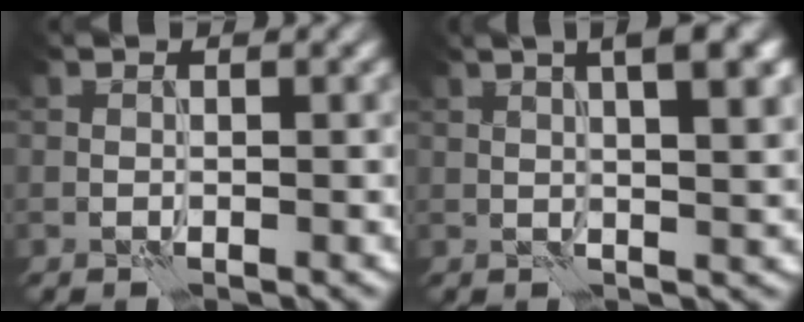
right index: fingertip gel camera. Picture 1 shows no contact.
{"total": 7.7, "force": [3.4, 2.8, 6.3], "torque": [-0.048, 0.036, 0.027]}